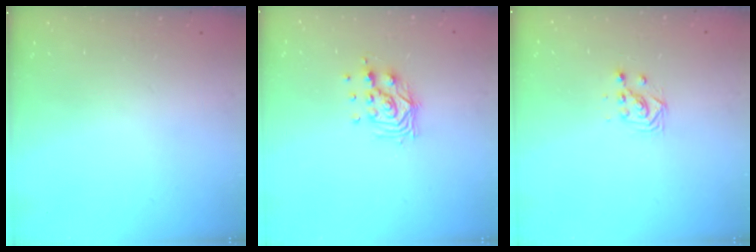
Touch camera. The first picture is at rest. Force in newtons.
{"total": 10.7, "press": 10.7, "slide": 0.7}
{"total": 3.2, "press": 3.2, "slide": 0.2}